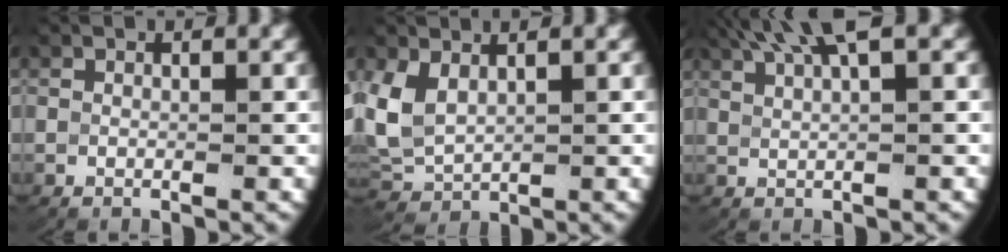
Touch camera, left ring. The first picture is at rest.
{"total": 5.5, "force": [0.2, 4.6, 2.9], "torque": [-0.106, -0.020, 0.018]}
{"total": 4.7, "force": [3.6, 0.6, 2.9], "torque": [-0.054, 0.011, 0.064]}